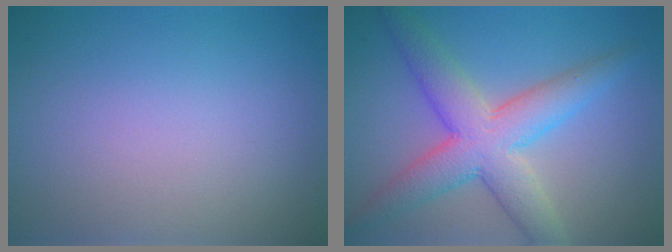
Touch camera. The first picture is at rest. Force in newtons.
{"total": 6.9, "press": 6.9, "slide": 0.2}